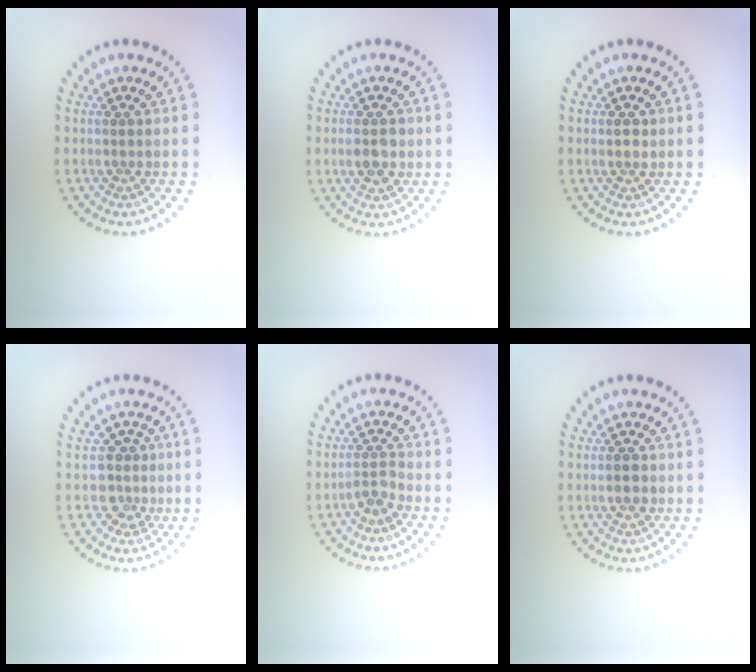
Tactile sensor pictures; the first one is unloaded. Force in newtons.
{"total": 2.7, "press": 2.7, "slide": 0.0}
{"total": 1.0, "press": 0.9, "slide": 0.5}
{"total": 2.4, "press": 1.9, "slide": 1.5}
{"total": 1.6, "press": 1.3, "slide": 1.0}
{"total": 2.0, "press": 2.0, "slide": 0.1}